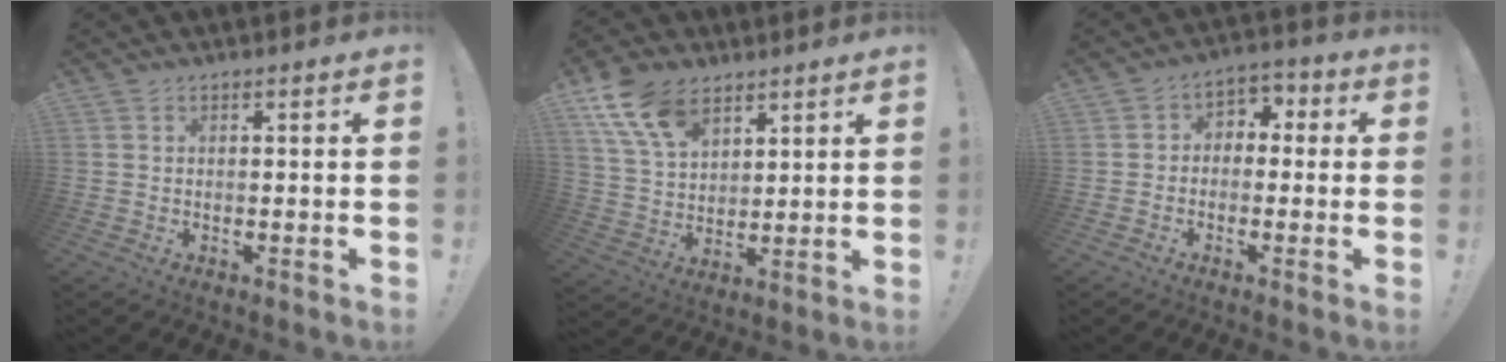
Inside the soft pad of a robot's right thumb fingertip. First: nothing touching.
{"total": 13.7, "force": [8.5, 8.1, 7.1], "torque": [-0.135, -0.032, 0.165]}
{"total": 4.9, "force": [-2.1, 4.0, 2.0], "torque": [-0.027, 0.025, -0.035]}